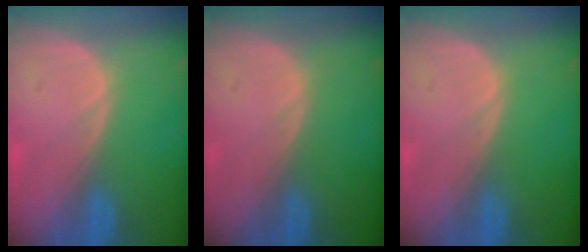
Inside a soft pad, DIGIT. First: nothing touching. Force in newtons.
{"total": 0.0}
{"total": 0.0}